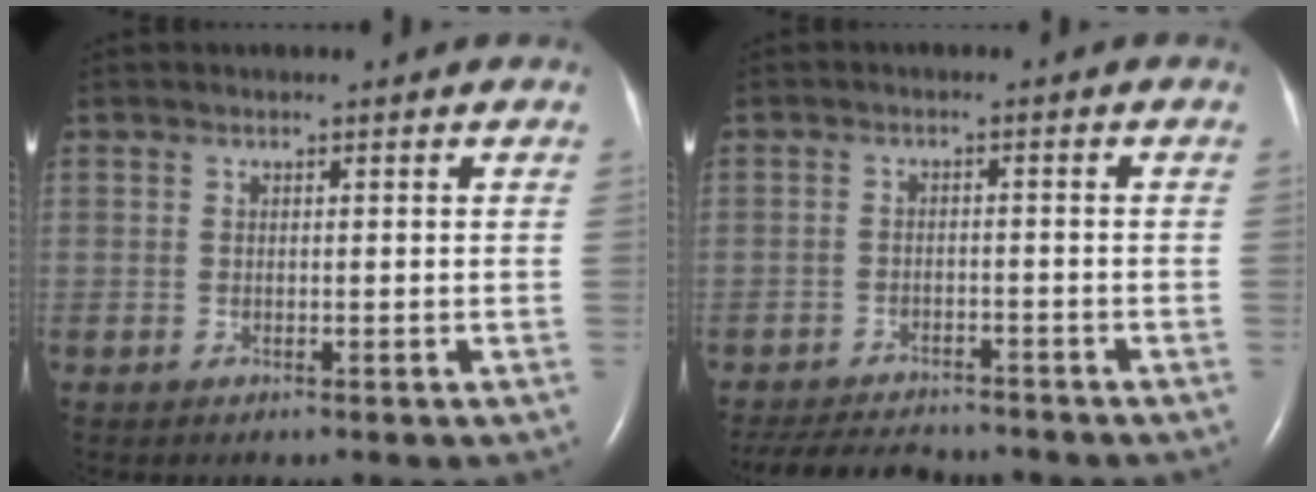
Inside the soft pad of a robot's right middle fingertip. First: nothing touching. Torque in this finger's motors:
{"motor_torque": [0.56, -0.66, 0.03, 0.01]}